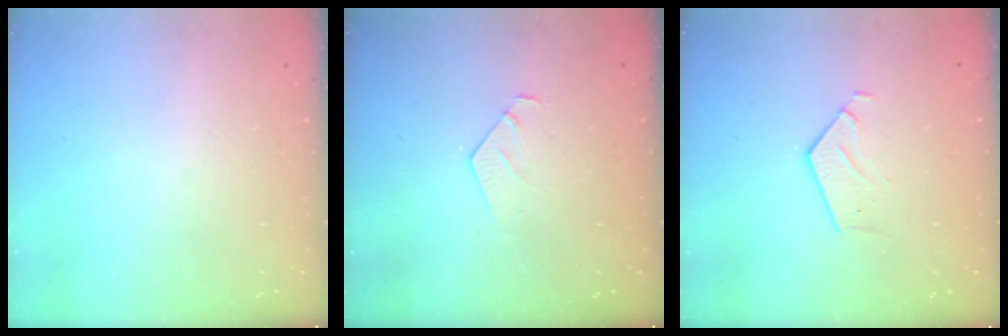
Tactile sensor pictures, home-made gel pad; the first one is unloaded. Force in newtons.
{"total": 6.0, "press": 6.0, "slide": 0.5}
{"total": 3.0, "press": 3.0, "slide": 0.2}